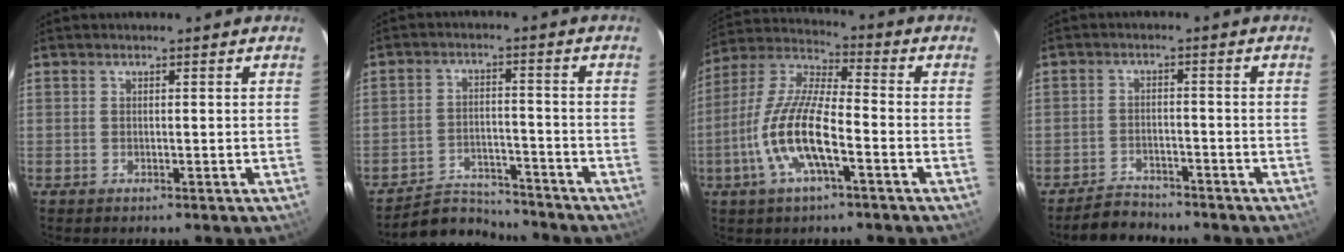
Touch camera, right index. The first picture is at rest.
{"total": 8.7, "force": [-8.2, 2.8, 0.3], "torque": [-0.033, 0.016, -0.128]}
{"total": 13.9, "force": [-5.2, 3.7, 12.3], "torque": [-0.259, -0.006, -0.104]}
{"total": 5.0, "force": [-4.5, 2.2, 0.4], "torque": [-0.026, 0.012, -0.072]}